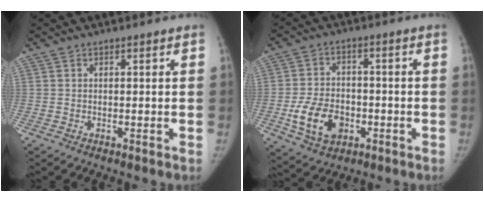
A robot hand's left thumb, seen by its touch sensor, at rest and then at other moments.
{"total": 11.0, "force": [-3.5, 7.9, 6.8], "torque": [-0.102, 0.013, -0.056]}